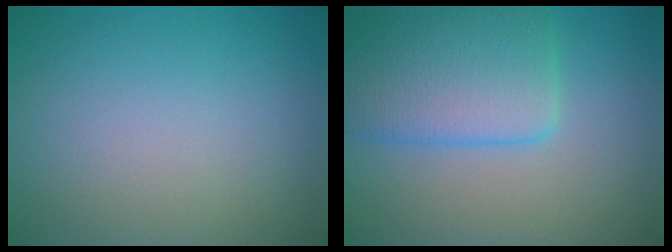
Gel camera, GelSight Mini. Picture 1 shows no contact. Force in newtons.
{"total": 5.9, "press": 5.9, "slide": 0.2}